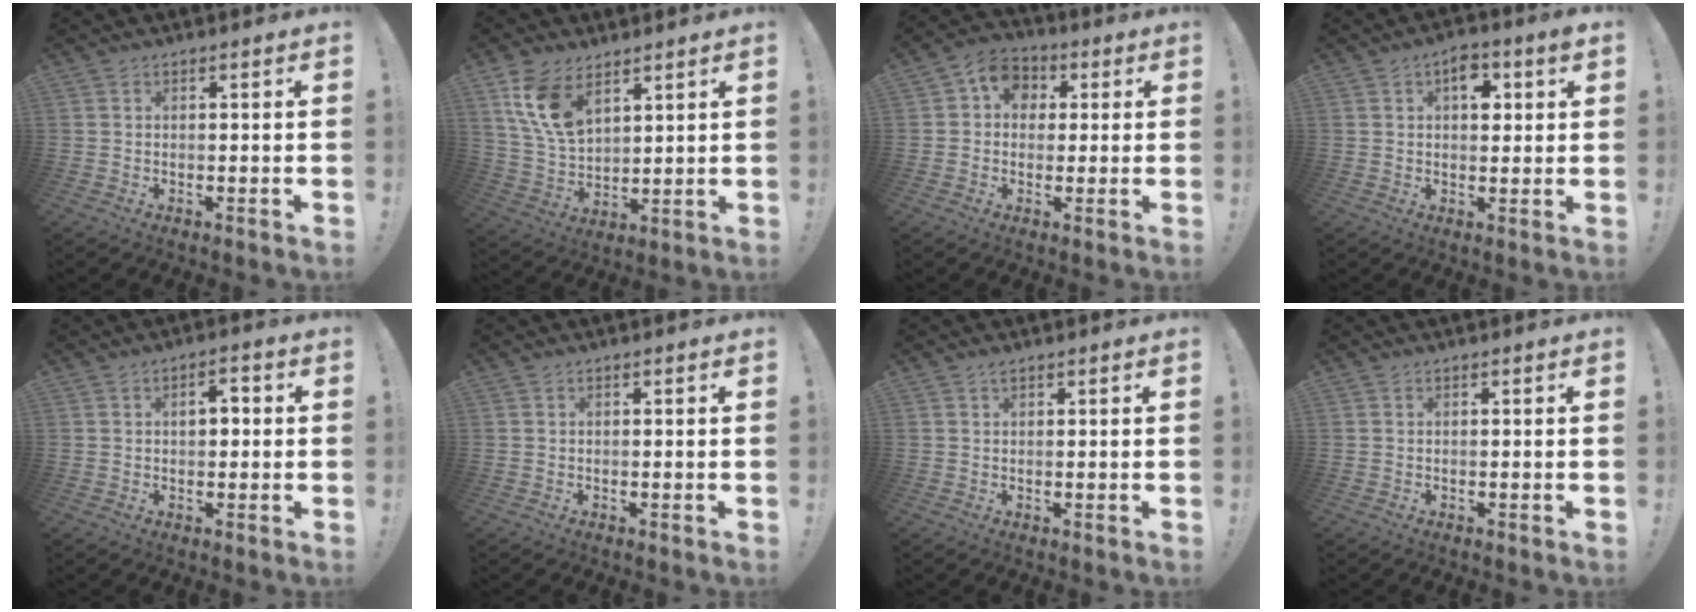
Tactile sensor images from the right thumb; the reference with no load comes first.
{"total": 12.2, "force": [7.0, 6.9, 7.2], "torque": [-0.147, -0.029, 0.134]}
{"total": 7.9, "force": [1.4, 6.9, 3.5], "torque": [-0.053, 0.009, 0.031]}
{"total": 6.6, "force": [2.2, 3.8, 4.9], "torque": [-0.052, -0.004, 0.032]}
{"total": 3.8, "force": [0.1, 2.4, 3.0], "torque": [-0.039, 0.006, -0.007]}
{"total": 0.0}
{"total": 0.8, "force": [0.7, 0.3, 0.3], "torque": [-0.007, 0.000, 0.013]}
{"total": 0.0}